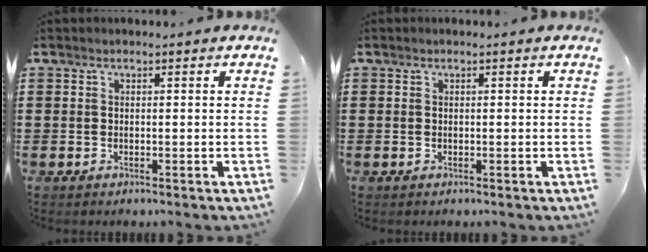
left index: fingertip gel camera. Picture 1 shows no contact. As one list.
[{"total": 0.0}]